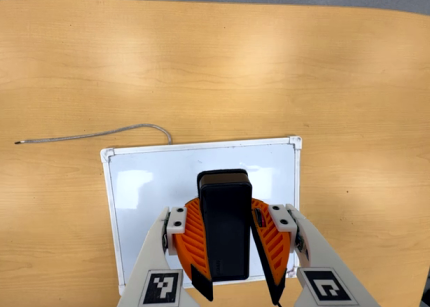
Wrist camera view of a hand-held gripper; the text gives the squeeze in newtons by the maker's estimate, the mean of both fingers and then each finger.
{"total": 10.7, "left": 10.5, "right": 10.9}